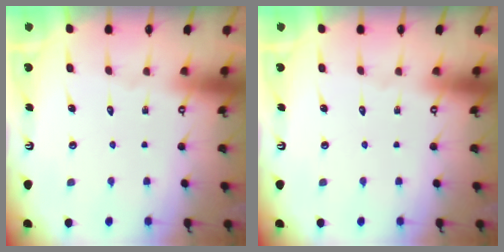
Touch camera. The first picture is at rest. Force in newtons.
{"total": 0.0}